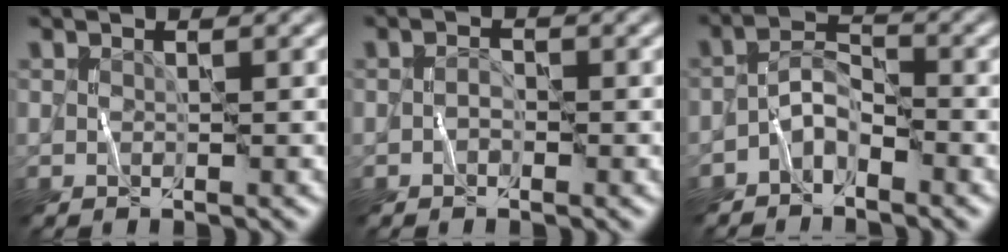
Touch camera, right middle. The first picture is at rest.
{"total": 0.7, "force": [-0.5, 0.4, 0.3], "torque": [-0.003, 0.006, -0.011]}
{"total": 3.0, "force": [-2.1, 1.5, 1.6], "torque": [-0.022, 0.011, -0.049]}